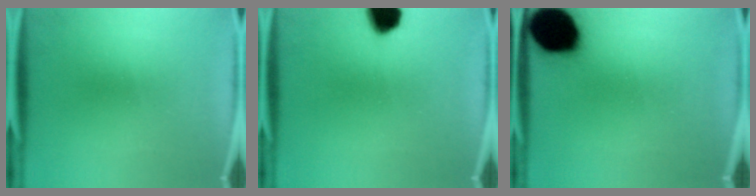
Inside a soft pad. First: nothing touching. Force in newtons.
{"total": 8.8}
{"total": 19.6}